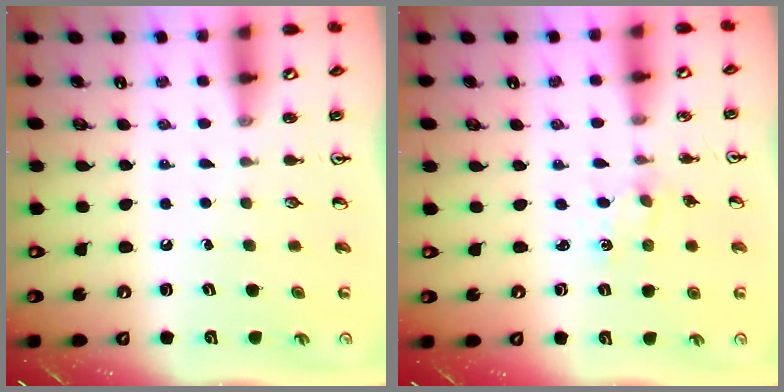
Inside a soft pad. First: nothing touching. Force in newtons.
{"total": 0.7, "press": 0.7, "slide": 0.1}